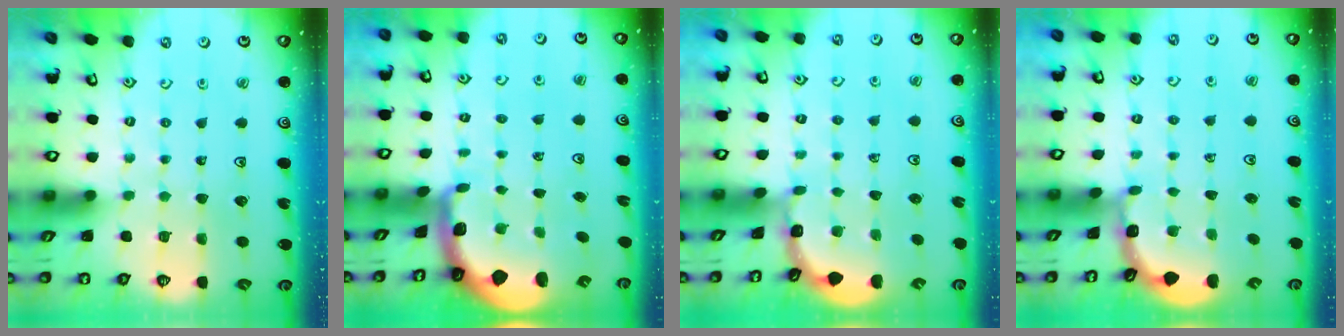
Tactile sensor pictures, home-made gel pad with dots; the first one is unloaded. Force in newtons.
{"total": 1.7, "press": 1.7, "slide": 0.4}
{"total": 1.3, "press": 1.3, "slide": 0.1}
{"total": 1.7, "press": 1.7, "slide": 0.1}